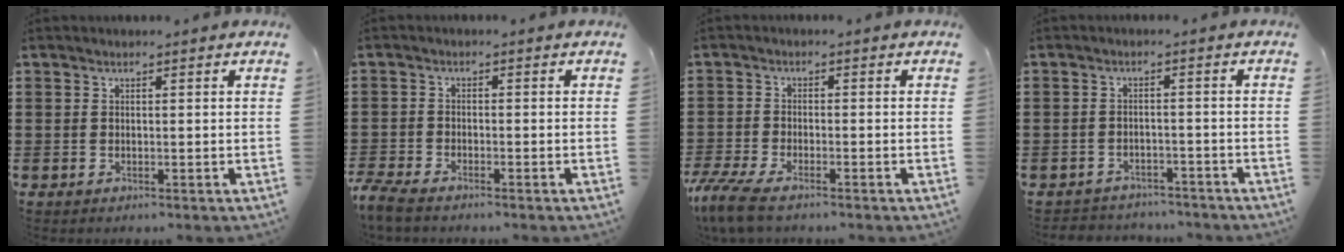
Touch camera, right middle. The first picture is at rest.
{"total": 2.9, "force": [-2.7, 0.5, 0.9], "torque": [-0.037, -0.003, -0.062]}
{"total": 4.6, "force": [-3.8, 0.8, 2.5], "torque": [-0.084, -0.018, -0.085]}
{"total": 2.6, "force": [-2.5, 0.5, -0.3], "torque": [-0.004, 0.001, -0.056]}